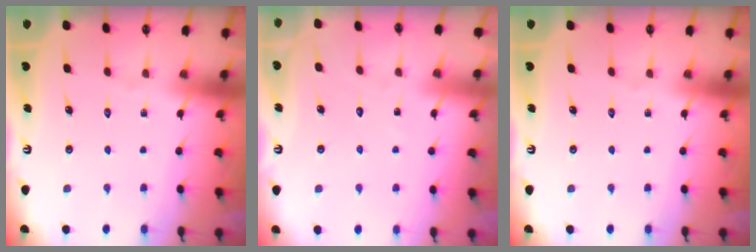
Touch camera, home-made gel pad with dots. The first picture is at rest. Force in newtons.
{"total": 4.3, "press": 4.3, "slide": 0.4}
{"total": 0.0}